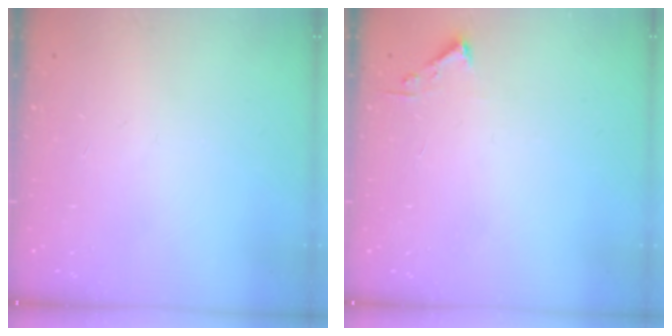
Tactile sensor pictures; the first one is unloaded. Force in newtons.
{"total": 2.4, "press": 2.4, "slide": 0.3}